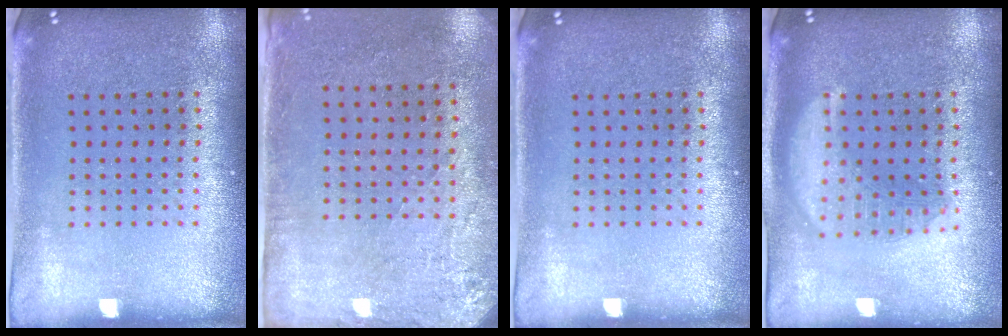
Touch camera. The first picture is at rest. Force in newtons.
{"total": 2.8, "press": 2.2, "slide": 1.6}
{"total": 0.0}
{"total": 2.9, "press": 2.9, "slide": 0.3}